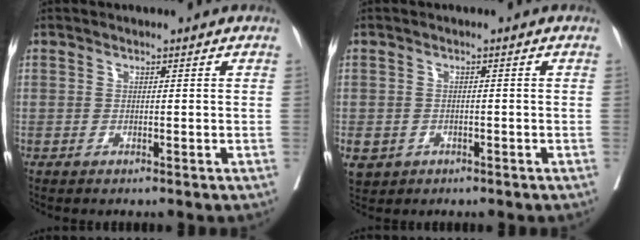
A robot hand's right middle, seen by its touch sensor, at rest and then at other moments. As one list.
[{"total": 6.2, "force": [-2.6, 5.3, 1.8], "torque": [-0.052, -0.001, -0.033]}]